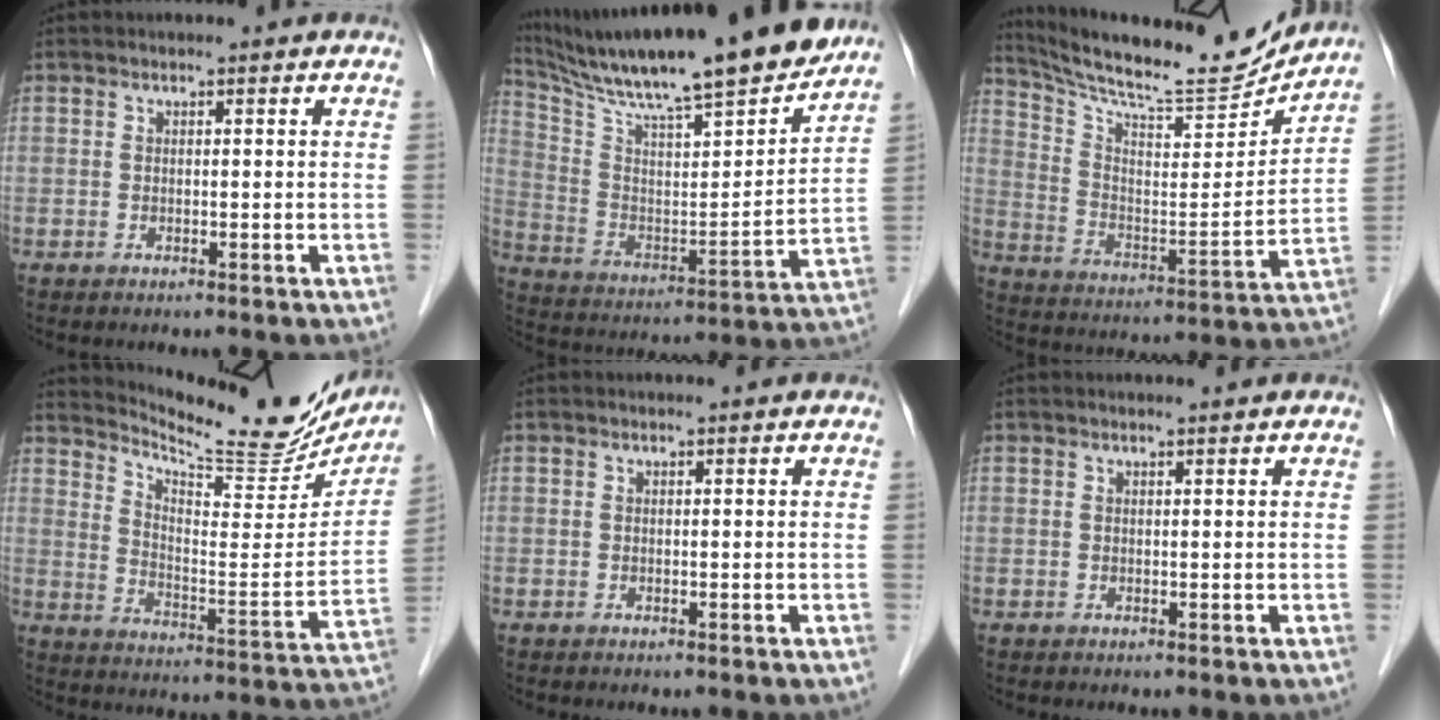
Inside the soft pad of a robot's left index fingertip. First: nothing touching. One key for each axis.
{"total": 23.9, "fx": 20.4, "fy": 1.4, "fz": 12.3, "tx": -0.220, "ty": -0.023, "tz": 0.319}
{"total": 18.8, "fx": 17.7, "fy": 1.1, "fz": 6.5, "tx": -0.125, "ty": -0.044, "tz": 0.273}
{"total": 19.6, "fx": 18.2, "fy": 3.4, "fz": 6.5, "tx": -0.104, "ty": -0.052, "tz": 0.246}
{"total": 0.0}
{"total": 0.6, "fx": 0.5, "fy": -0.2, "fz": 0.3, "tx": -0.006, "ty": 0.000, "tz": 0.008}